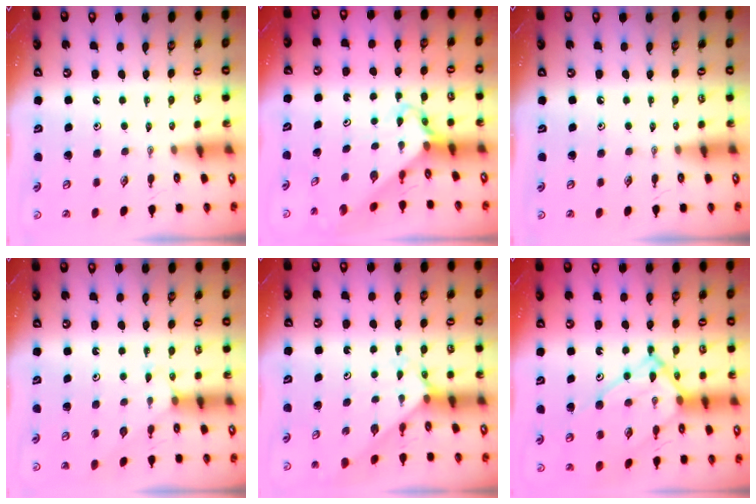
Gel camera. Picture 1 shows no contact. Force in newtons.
{"total": 2.7, "press": 2.7, "slide": 0.2}
{"total": 0.0}
{"total": 6.4, "press": 6.4, "slide": 0.5}
{"total": 2.3, "press": 2.3, "slide": 0.2}
{"total": 14.1, "press": 14.0, "slide": 1.6}